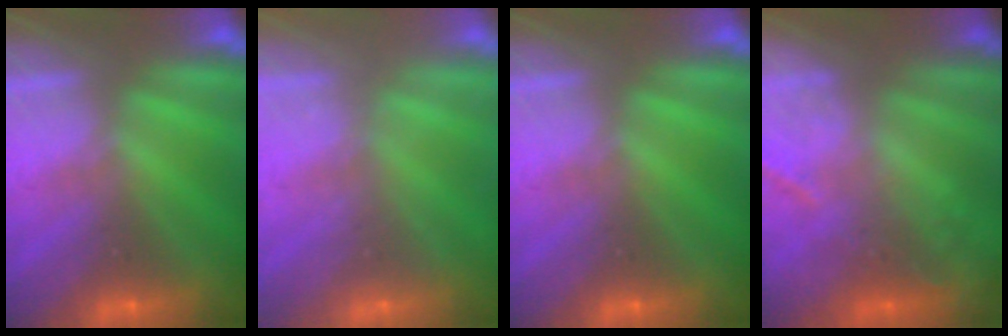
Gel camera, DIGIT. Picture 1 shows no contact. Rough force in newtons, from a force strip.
{"total": 2.3}
{"total": 0.0}
{"total": 2.2}